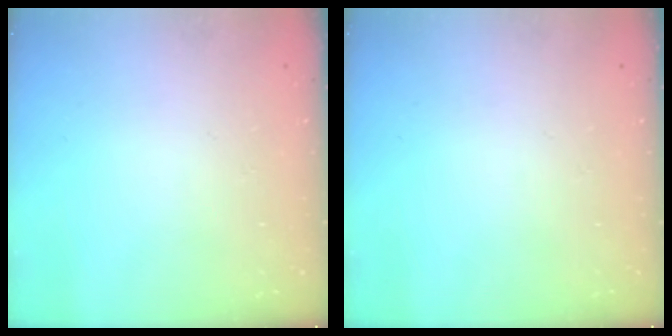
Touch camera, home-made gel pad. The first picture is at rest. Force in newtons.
{"total": 0.0}